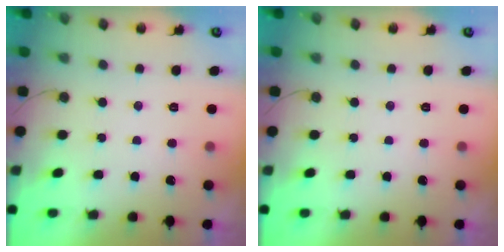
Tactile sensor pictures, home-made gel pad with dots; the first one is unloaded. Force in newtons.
{"total": 0.0}